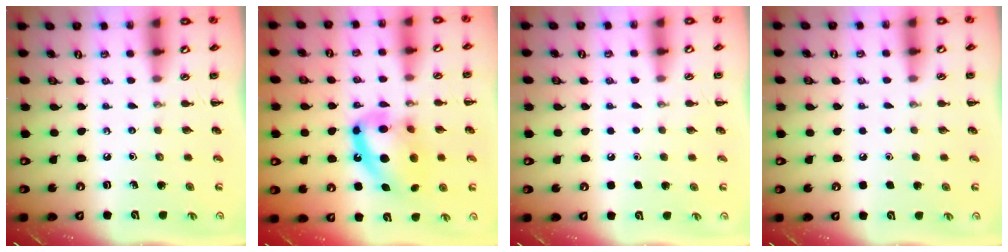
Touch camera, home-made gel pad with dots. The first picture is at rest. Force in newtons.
{"total": 15.0, "press": 14.4, "slide": 4.1}
{"total": 1.8, "press": 1.7, "slide": 0.1}
{"total": 1.6, "press": 1.6, "slide": 0.1}